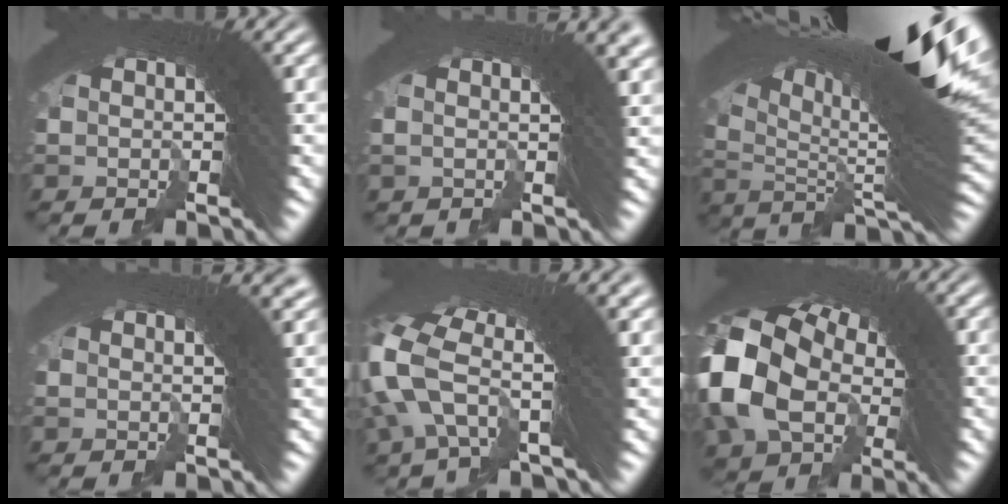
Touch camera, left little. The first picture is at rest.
{"total": 3.9, "force": [1.9, 0.5, 3.4], "torque": [-0.027, 0.022, 0.021]}
{"total": 21.5, "force": [9.5, 7.1, 18.0], "torque": [-0.242, 0.038, 0.132]}
{"total": 4.1, "force": [2.1, 0.7, 3.4], "torque": [-0.026, 0.022, 0.023]}
{"total": 4.8, "force": [1.4, 1.7, 4.2], "torque": [-0.094, -0.001, 0.024]}
{"total": 8.8, "force": [1.0, 6.4, 5.9], "torque": [-0.139, -0.001, 0.017]}